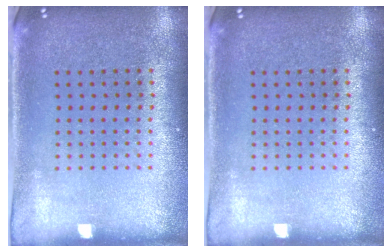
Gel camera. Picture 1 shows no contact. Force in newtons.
{"total": 0.0}